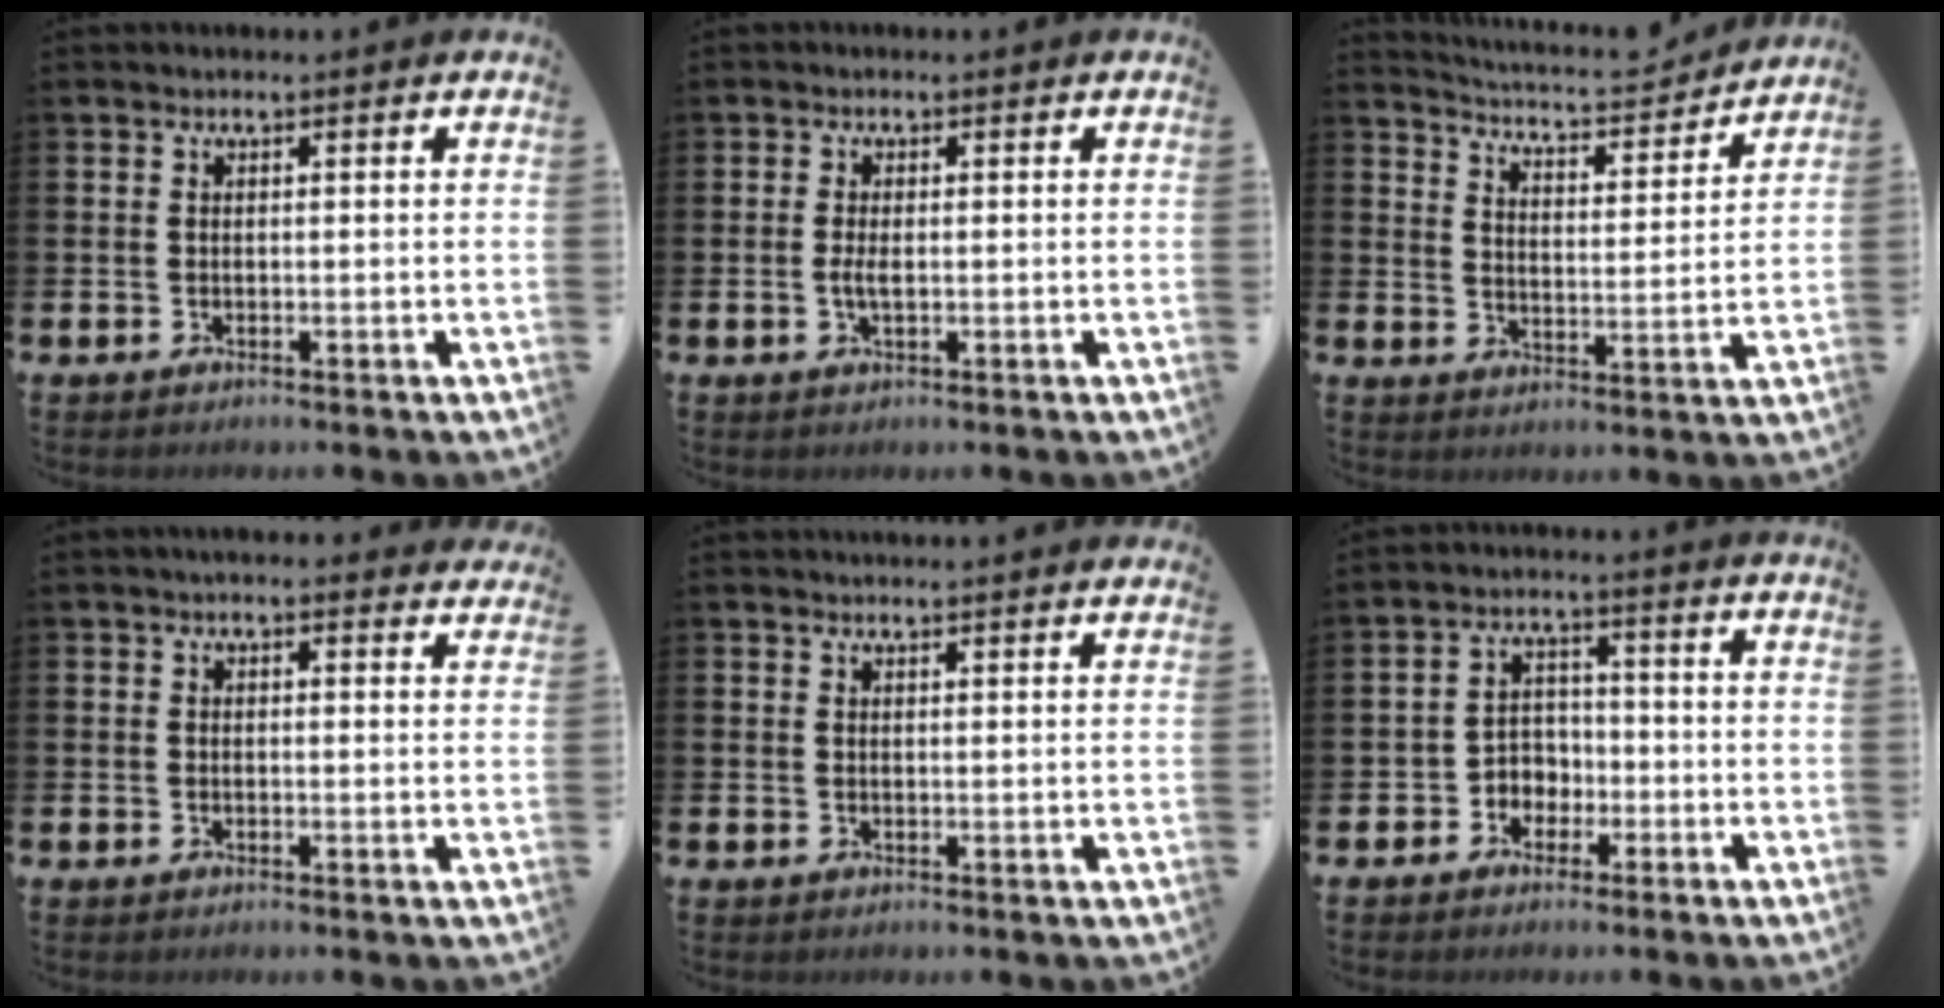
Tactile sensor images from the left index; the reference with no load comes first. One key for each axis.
{"total": 1.7, "fx": -0.2, "fy": 0.6, "fz": 1.6, "tx": -0.024, "ty": -0.001, "tz": -0.007}
{"total": 5.2, "fx": 5.1, "fy": 0.5, "fz": 0.7, "tx": -0.033, "ty": -0.044, "tz": 0.083}
{"total": 2.1, "fx": 2.1, "fy": 0.2, "fz": 0.3, "tx": -0.003, "ty": -0.008, "tz": 0.036}
{"total": 2.0, "fx": 2.0, "fy": -0.4, "fz": -0.3, "tx": 0.011, "ty": -0.013, "tz": 0.036}
{"total": 3.4, "fx": -1.6, "fy": 2.9, "fz": 0.6, "tx": -0.026, "ty": 0.000, "tz": -0.040}